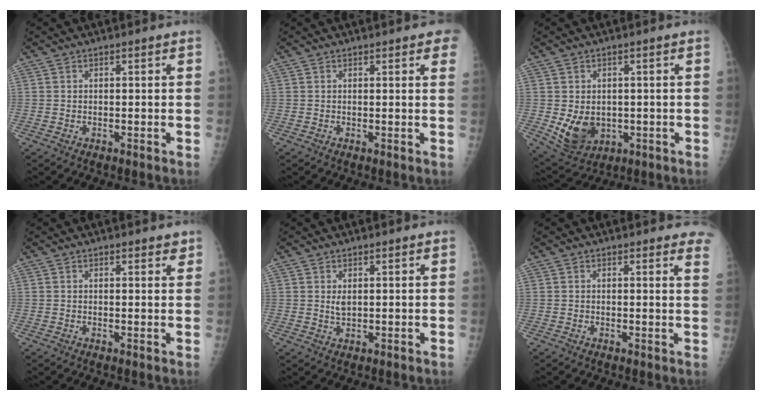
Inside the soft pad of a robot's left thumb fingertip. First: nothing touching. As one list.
[{"total": 4.7, "force": [3.0, 1.1, 3.4], "torque": [-0.026, 0.000, 0.026]}, {"total": 8.0, "force": [-0.8, 6.2, 5.0], "torque": [-0.069, -0.010, 0.009]}, {"total": 2.2, "force": [1.8, 0.7, 1.2], "torque": [-0.005, -0.007, 0.020]}, {"total": 2.3, "force": [1.0, 1.0, 1.8], "torque": [-0.027, -0.008, 0.021]}, {"total": 5.1, "force": [4.8, 1.0, 1.3], "torque": [0.005, -0.023, 0.024]}]